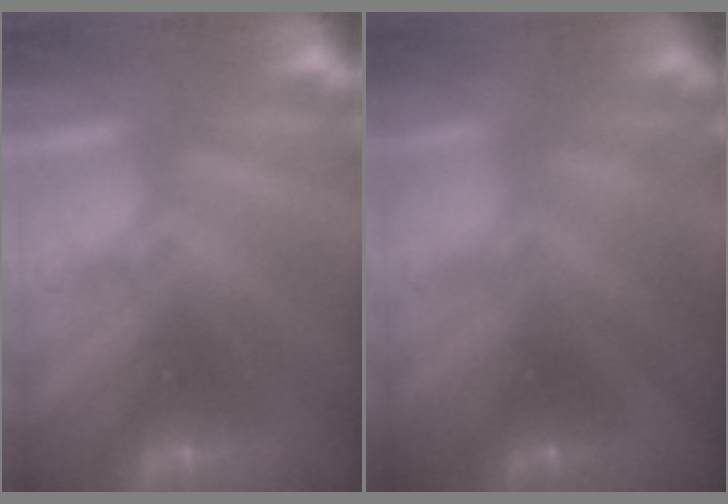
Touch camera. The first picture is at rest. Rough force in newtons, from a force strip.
{"total": 1.4}